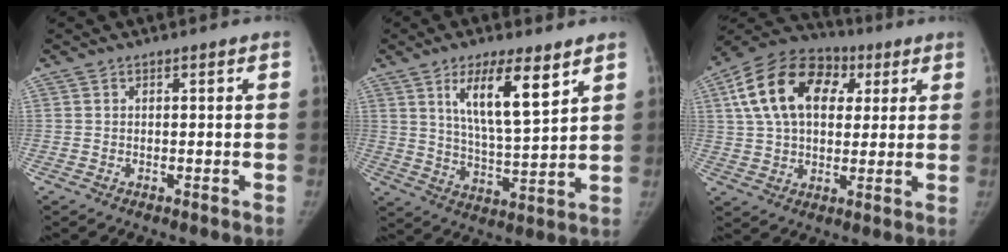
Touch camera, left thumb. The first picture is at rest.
{"total": 12.6, "force": [6.5, 3.5, 10.2], "torque": [-0.163, -0.041, 0.120]}
{"total": 19.3, "force": [5.8, 12.9, 13.2], "torque": [-0.227, 0.017, 0.091]}